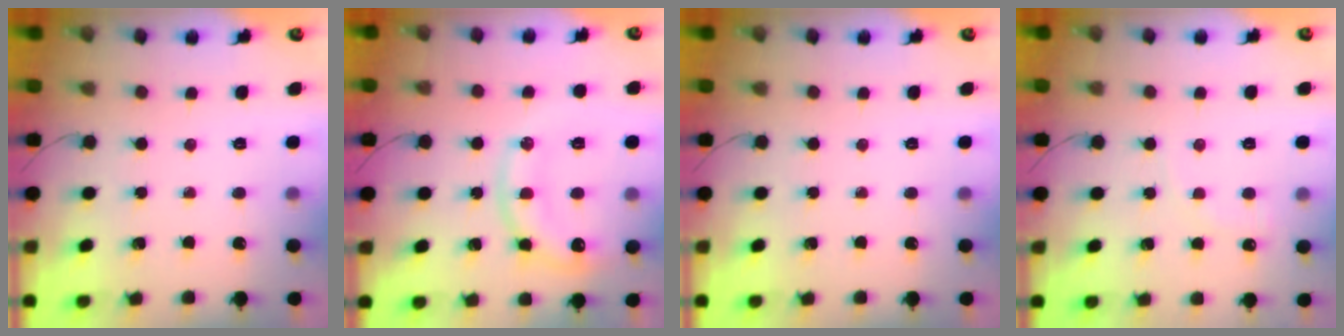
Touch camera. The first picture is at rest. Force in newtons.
{"total": 12.6, "press": 12.6, "slide": 1.0}
{"total": 0.0}
{"total": 4.2, "press": 3.9, "slide": 1.3}